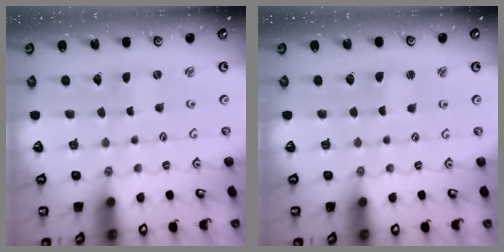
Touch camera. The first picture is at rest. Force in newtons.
{"total": 0.7, "press": 0.7, "slide": 0.1}